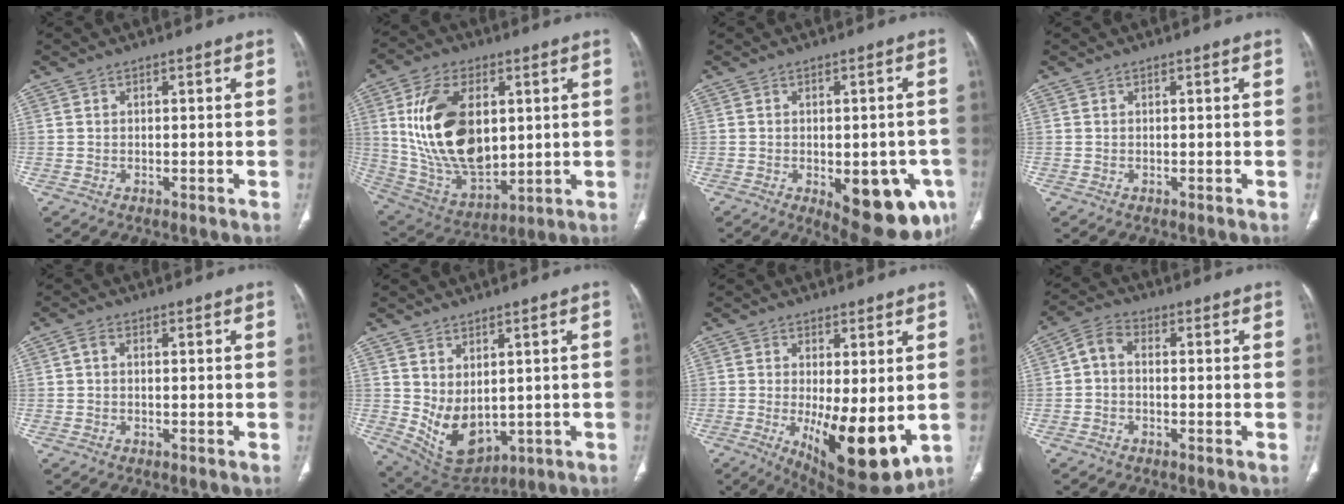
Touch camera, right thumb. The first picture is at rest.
{"total": 21.7, "force": [3.7, 12.8, 17.1], "torque": [-0.304, -0.020, 0.087]}
{"total": 15.2, "force": [-5.5, 6.9, 12.4], "torque": [-0.116, 0.006, -0.049]}
{"total": 0.0}
{"total": 1.2, "force": [0.1, 0.8, 0.9], "torque": [-0.016, 0.002, -0.003]}
{"total": 9.4, "force": [0.4, 6.1, 7.1], "torque": [-0.105, -0.013, 0.043]}
{"total": 13.4, "force": [-2.1, 4.8, 12.3], "torque": [-0.180, -0.032, -0.014]}
{"total": 4.1, "force": [-0.4, 2.7, 3.0], "torque": [-0.054, 0.017, -0.019]}